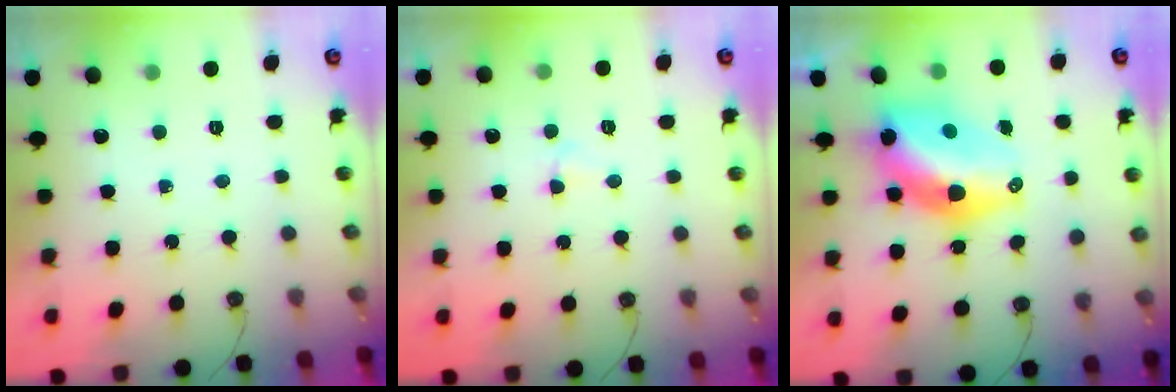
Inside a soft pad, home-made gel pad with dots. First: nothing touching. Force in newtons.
{"total": 3.0, "press": 3.0, "slide": 0.3}
{"total": 12.3, "press": 12.2, "slide": 1.1}